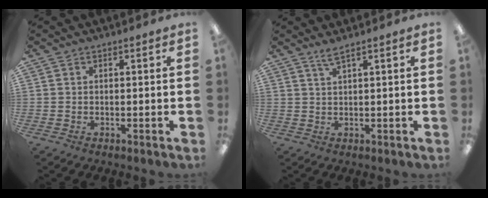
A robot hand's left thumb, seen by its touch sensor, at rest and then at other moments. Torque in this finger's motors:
{"motor_torque": [-0.25, -0.23, 0.41, -0.21, -0.01]}